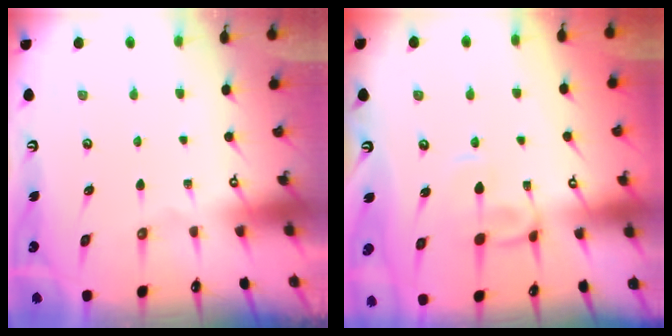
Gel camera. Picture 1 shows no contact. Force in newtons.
{"total": 2.4, "press": 2.4, "slide": 0.6}